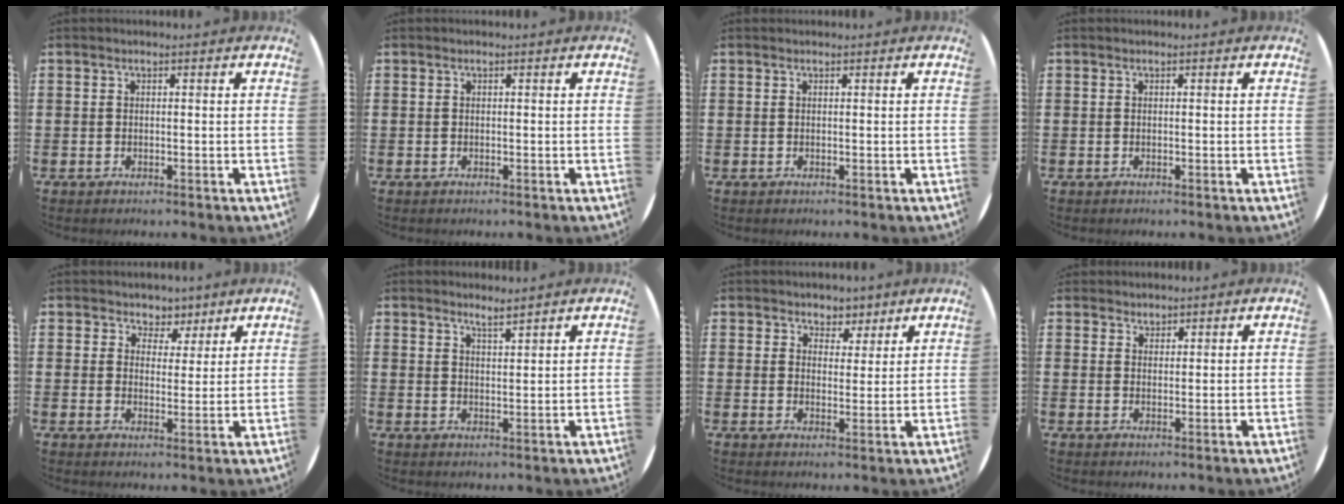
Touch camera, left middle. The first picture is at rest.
{"total": 0.0}
{"total": 0.0}
{"total": 0.0}
{"total": 3.9, "force": [3.1, 2.4, -0.1], "torque": [-0.006, -0.004, 0.055]}
{"total": 2.6, "force": [2.6, -0.3, 0.3], "torque": [-0.007, -0.009, 0.048]}
{"total": 3.5, "force": [3.0, 1.8, -0.2], "torque": [0.001, -0.005, 0.053]}
{"total": 1.7, "force": [1.5, 0.6, -0.2], "torque": [0.002, 0.003, 0.031]}